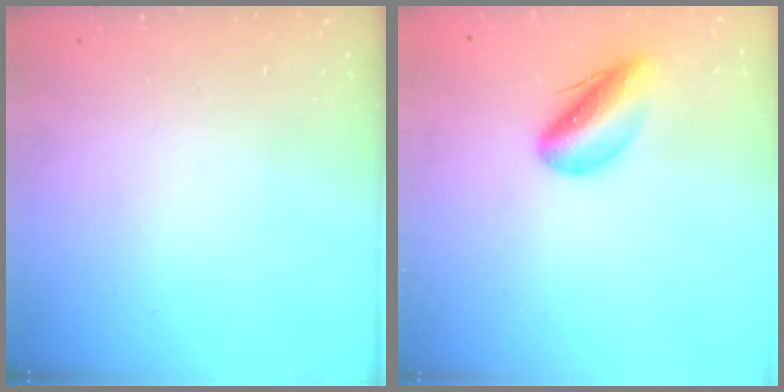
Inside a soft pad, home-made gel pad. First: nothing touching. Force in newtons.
{"total": 8.4, "press": 8.3, "slide": 1.5}